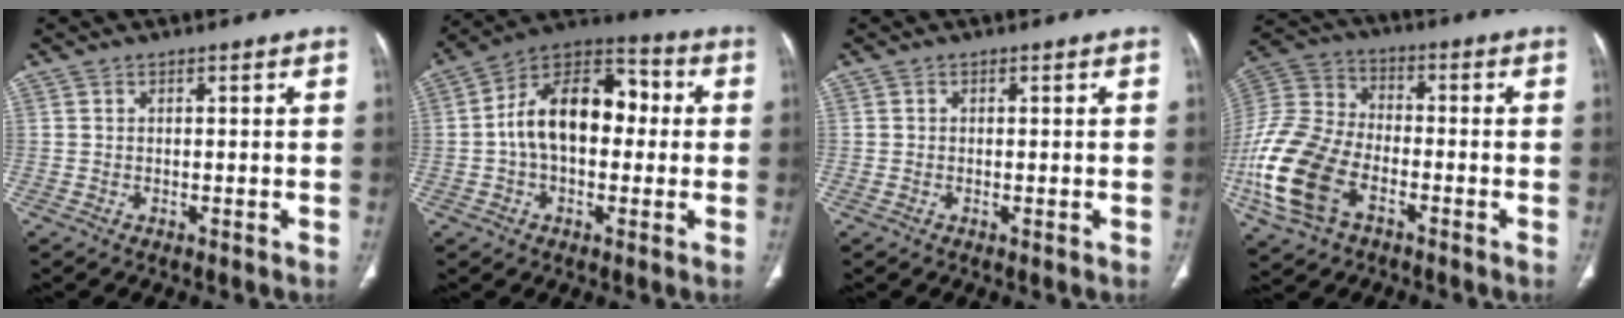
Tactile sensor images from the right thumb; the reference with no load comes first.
{"total": 16.4, "force": [0.7, 10.3, 12.8], "torque": [-0.188, 0.045, -0.001]}
{"total": 0.7, "force": [-0.1, 0.4, 0.6], "torque": [-0.012, -0.002, -0.002]}
{"total": 19.3, "force": [-7.1, 11.8, 13.5], "torque": [-0.306, 0.021, -0.138]}